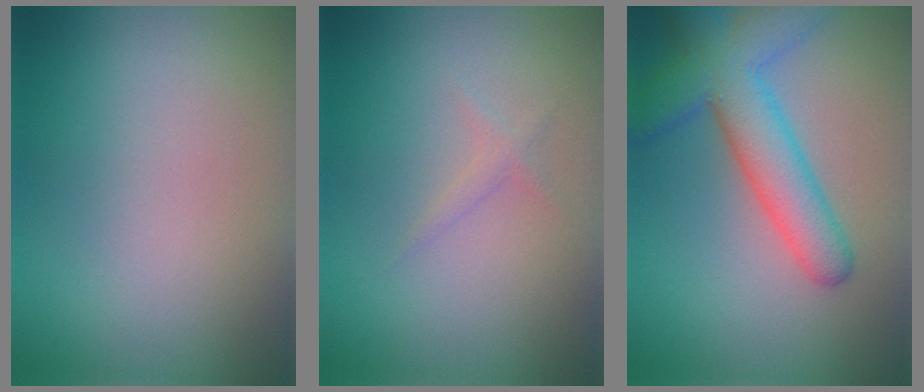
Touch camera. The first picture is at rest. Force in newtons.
{"total": 0.8, "press": 0.8, "slide": 0.0}
{"total": 7.0, "press": 7.0, "slide": 0.3}